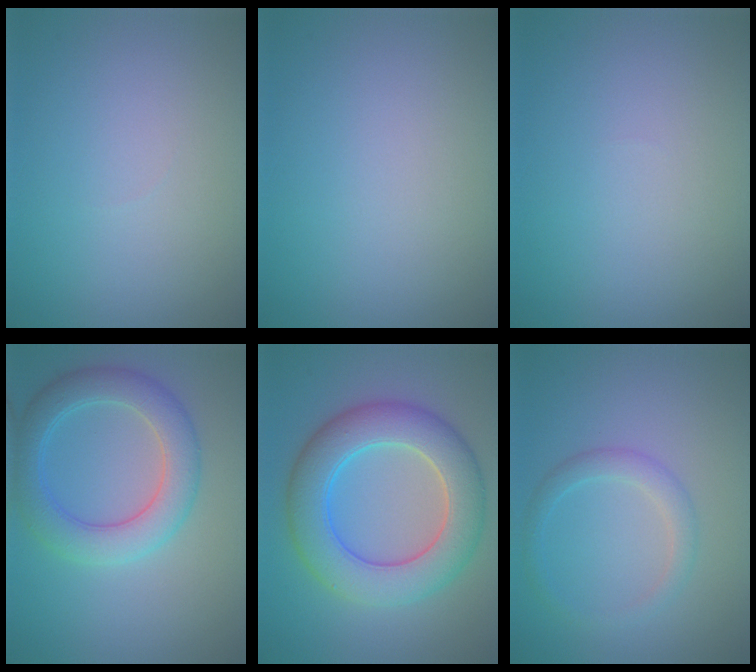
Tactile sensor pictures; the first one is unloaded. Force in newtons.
{"total": 0.0}
{"total": 0.0}
{"total": 5.0, "press": 5.0, "slide": 0.0}
{"total": 8.0, "press": 8.0, "slide": 0.3}
{"total": 2.0, "press": 2.0, "slide": 0.2}